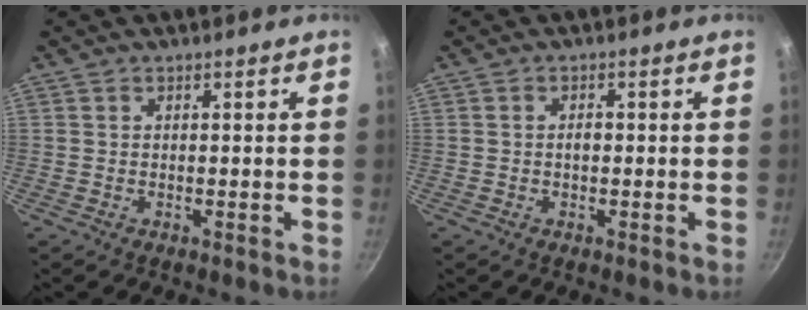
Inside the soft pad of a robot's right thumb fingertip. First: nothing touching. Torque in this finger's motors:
{"motor_torque": [0.50, 0.36, 0.63, 0.19, -0.04]}